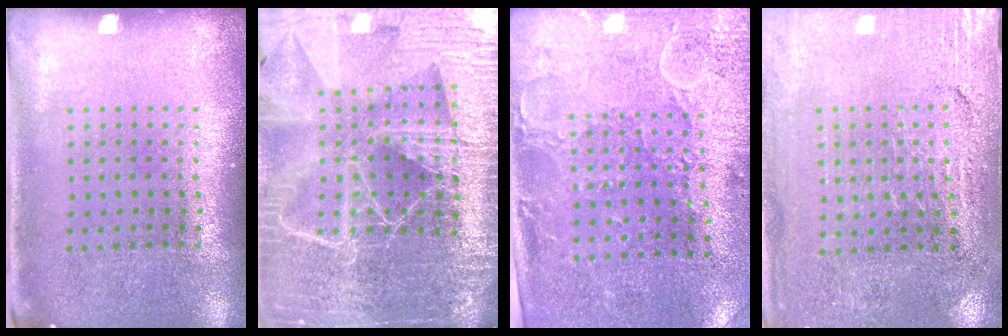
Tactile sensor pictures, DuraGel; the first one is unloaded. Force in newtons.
{"total": 6.2, "press": 5.4, "slide": 3.0}
{"total": 2.9, "press": 2.3, "slide": 1.7}
{"total": 3.1, "press": 2.9, "slide": 0.8}